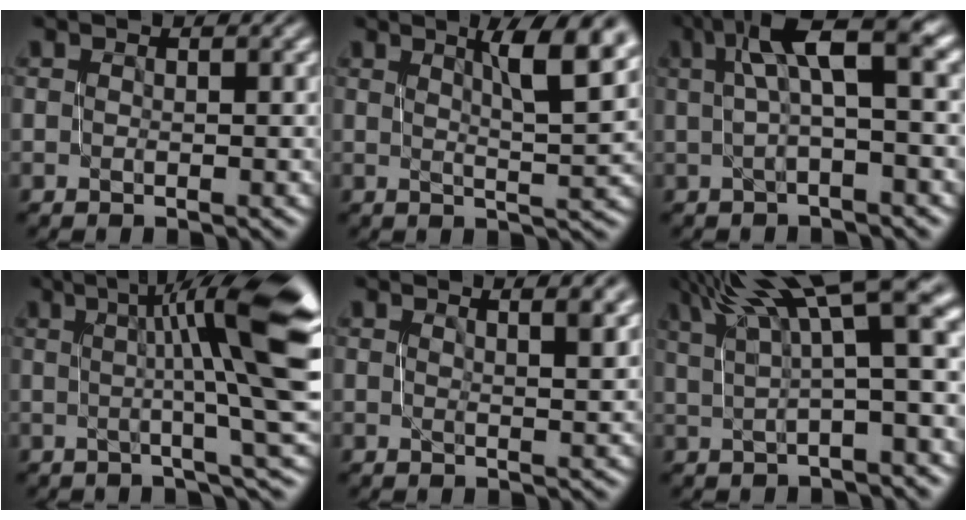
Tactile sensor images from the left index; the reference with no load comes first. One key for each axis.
{"total": 7.2, "fx": 3.1, "fy": 1.5, "fz": 6.3, "tx": -0.073, "ty": 0.008, "tz": 0.048}
{"total": 6.7, "fx": 1.8, "fy": 1.6, "fz": 6.2, "tx": -0.098, "ty": 0.024, "tz": 0.022}
{"total": 11.7, "fx": 2.2, "fy": 2.1, "fz": 11.3, "tx": -0.141, "ty": 0.006, "tz": 0.037}
{"total": 4.6, "fx": 2.4, "fy": 1.5, "fz": 3.6, "tx": -0.022, "ty": 0.013, "tz": 0.020}
{"total": 9.4, "fx": 4.5, "fy": 1.8, "fz": 8.1, "tx": -0.113, "ty": 0.039, "tz": 0.071}